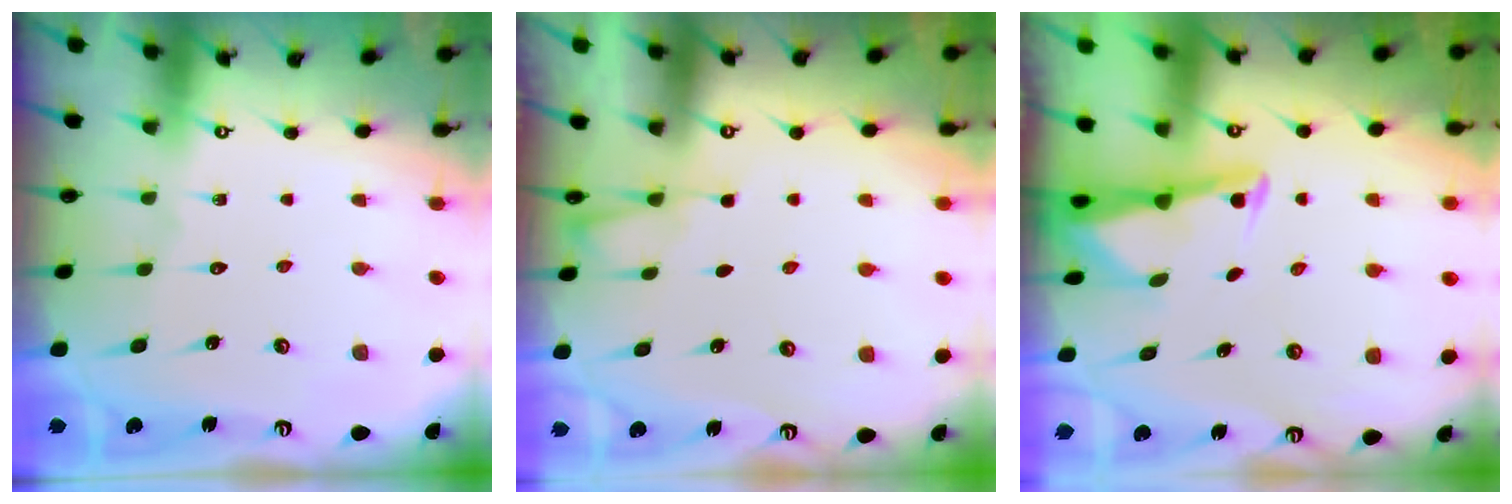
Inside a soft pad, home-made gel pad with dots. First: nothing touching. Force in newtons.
{"total": 2.4, "press": 2.4, "slide": 0.4}
{"total": 3.0, "press": 3.0, "slide": 0.3}